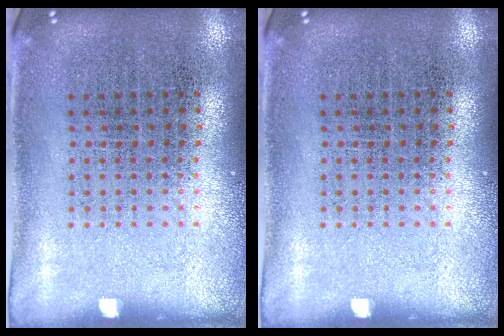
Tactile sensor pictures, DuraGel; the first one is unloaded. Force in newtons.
{"total": 0.0}